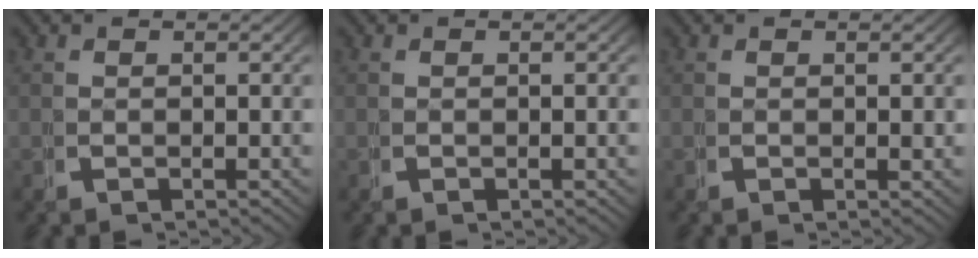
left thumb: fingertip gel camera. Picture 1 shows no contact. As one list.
[{"total": 0.0}, {"total": 0.5, "force": [0.3, 0.2, 0.4], "torque": [-0.007, -0.002, 0.004]}]